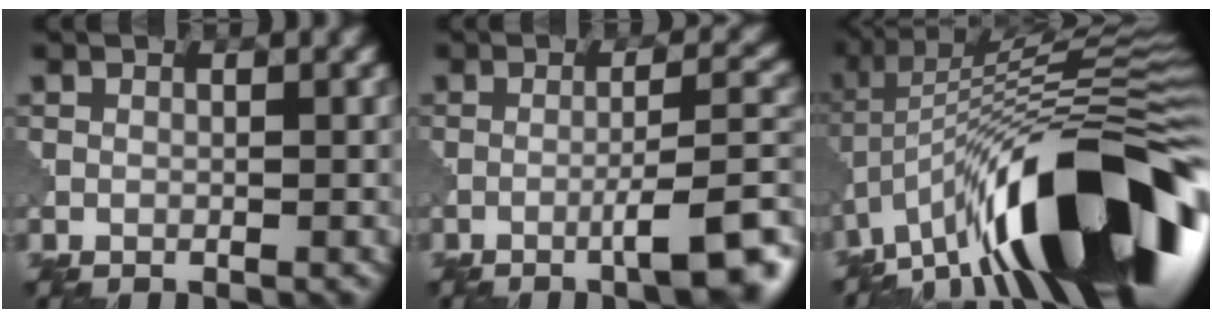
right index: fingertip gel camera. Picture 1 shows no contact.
{"total": 7.0, "force": [-3.4, 1.1, 6.0], "torque": [-0.079, 0.017, -0.058]}
{"total": 17.6, "force": [-7.7, 5.5, 14.8], "torque": [-0.218, 0.040, -0.145]}